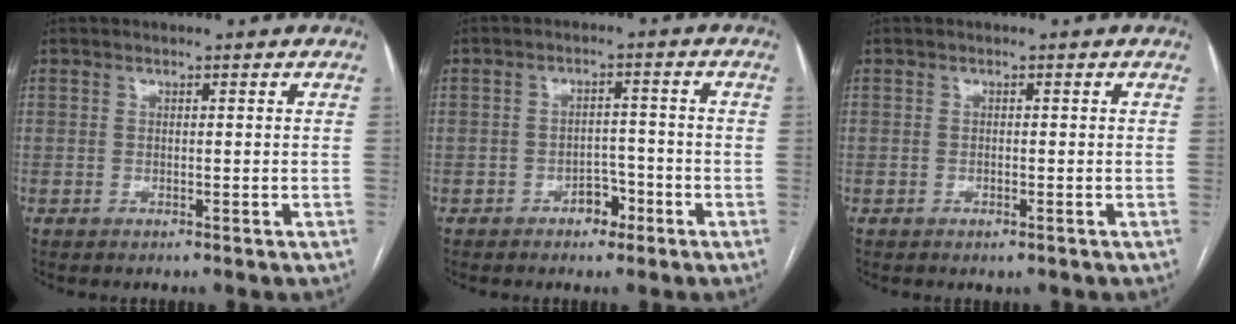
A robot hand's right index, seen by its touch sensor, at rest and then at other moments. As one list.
[{"total": 3.5, "force": [-2.1, 2.2, 1.7], "torque": [-0.017, 0.010, -0.031]}, {"total": 0.8, "force": [-0.5, 0.3, 0.5], "torque": [-0.009, -0.001, -0.003]}]